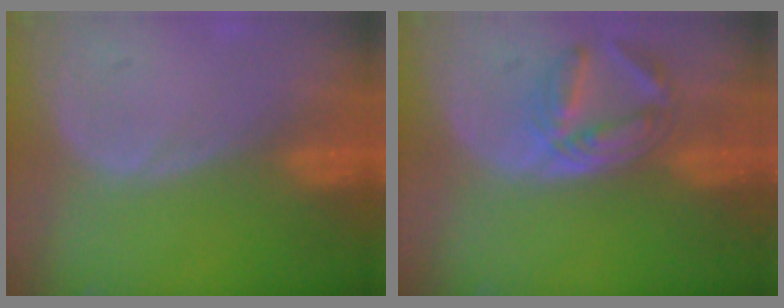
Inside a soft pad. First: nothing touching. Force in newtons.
{"total": 5.5, "press": 5.3, "slide": 1.4}